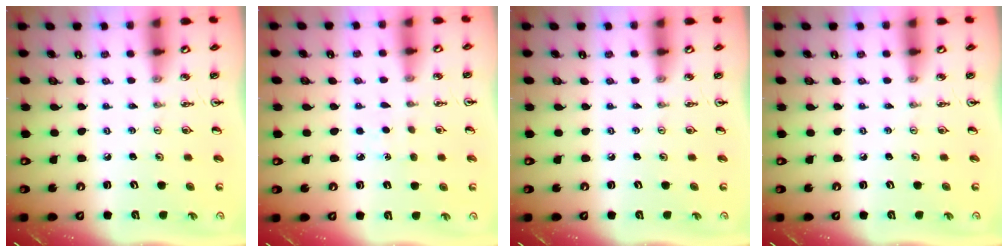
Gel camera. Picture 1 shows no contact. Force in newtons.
{"total": 2.9, "press": 2.9, "slide": 0.4}
{"total": 0.0}
{"total": 0.0}